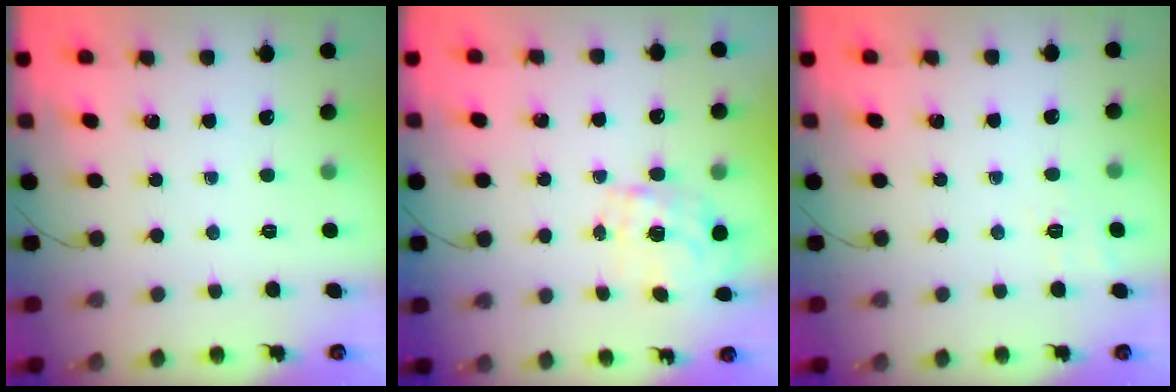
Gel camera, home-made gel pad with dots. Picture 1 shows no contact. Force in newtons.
{"total": 2.1, "press": 0.6, "slide": 2.0}
{"total": 2.6, "press": 1.9, "slide": 1.8}